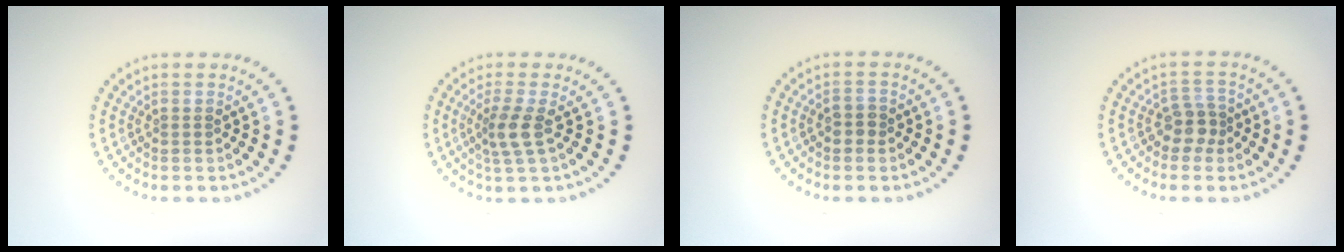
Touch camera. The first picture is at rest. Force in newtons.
{"total": 2.5, "press": 1.9, "slide": 1.5}
{"total": 1.4, "press": 1.4, "slide": 0.3}
{"total": 2.3, "press": 1.9, "slide": 1.4}